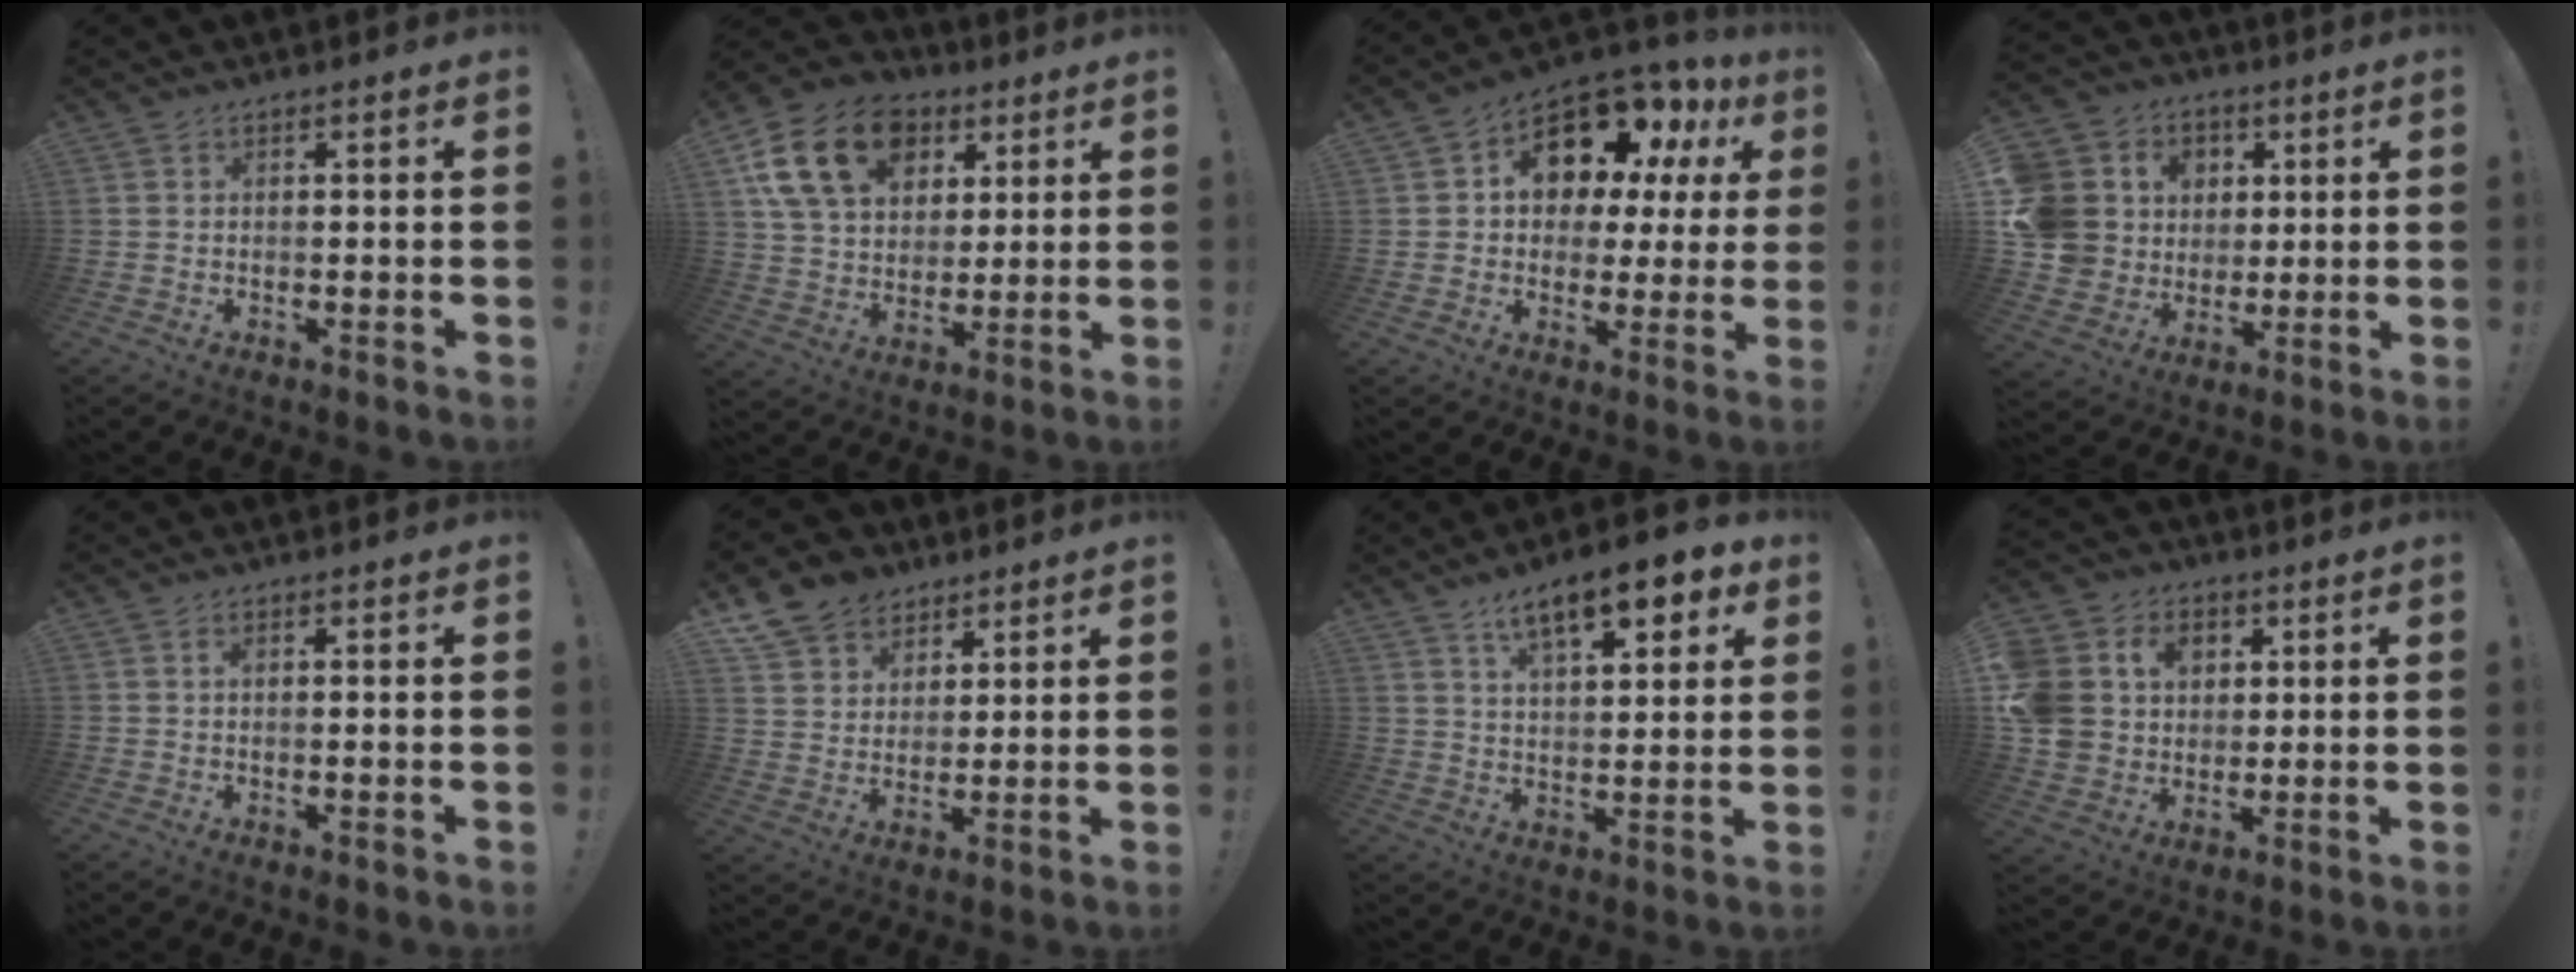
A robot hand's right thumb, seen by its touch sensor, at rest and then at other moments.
{"total": 19.9, "force": [8.5, 13.9, 11.4], "torque": [-0.192, -0.026, 0.159]}
{"total": 14.1, "force": [8.2, 8.3, 7.9], "torque": [-0.121, -0.061, 0.145]}
{"total": 14.5, "force": [2.2, 13.4, 4.9], "torque": [-0.096, 0.000, 0.071]}
{"total": 0.9, "force": [0.5, 0.1, 0.8], "torque": [-0.012, 0.000, 0.008]}
{"total": 10.6, "force": [7.3, 7.3, 2.2], "torque": [-0.043, -0.047, 0.147]}
{"total": 13.3, "force": [7.5, 4.8, 9.8], "torque": [-0.148, -0.033, 0.122]}
{"total": 13.7, "force": [3.0, 12.1, 5.6], "torque": [-0.114, -0.003, 0.066]}